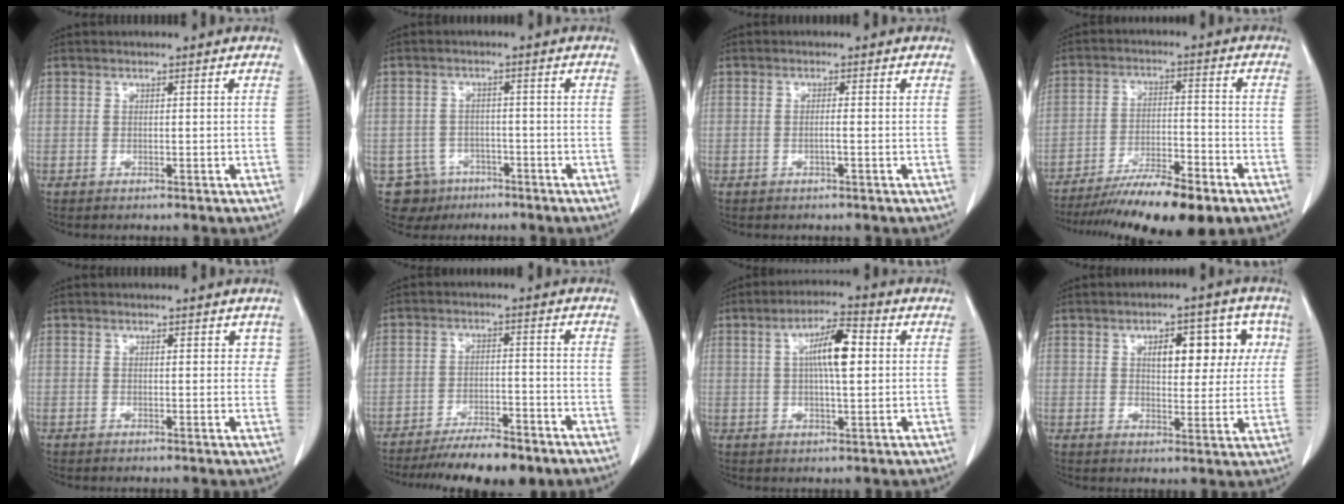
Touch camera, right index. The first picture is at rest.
{"total": 5.5, "force": [-3.3, 4.4, -0.2], "torque": [0.006, 0.009, -0.047]}
{"total": 1.1, "force": [-0.4, -0.2, 1.0], "torque": [-0.020, 0.000, -0.006]}
{"total": 13.8, "force": [-10.7, 1.8, 8.6], "torque": [-0.143, -0.019, -0.175]}
{"total": 2.1, "force": [1.0, 1.2, 1.4], "torque": [-0.007, 0.001, 0.008]}
{"total": 10.3, "force": [-8.5, 2.4, 5.4], "torque": [-0.078, -0.010, -0.134]}
{"total": 7.7, "force": [1.5, 1.5, 7.4], "torque": [-0.132, 0.014, 0.023]}
{"total": 9.5, "force": [3.3, 4.4, 7.8], "torque": [-0.096, 0.024, 0.046]}